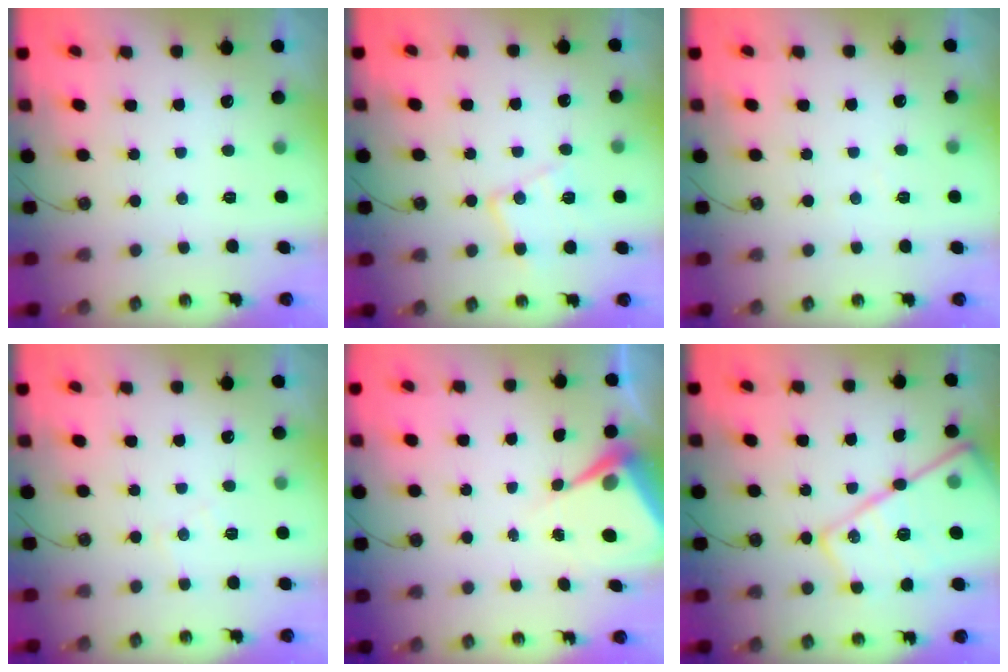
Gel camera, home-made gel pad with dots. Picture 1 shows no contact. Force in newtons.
{"total": 13.0, "press": 13.0, "slide": 1.0}
{"total": 2.9, "press": 2.9, "slide": 0.5}
{"total": 5.9, "press": 5.9, "slide": 0.8}
{"total": 6.6, "press": 6.6, "slide": 0.5}
{"total": 23.2, "press": 23.1, "slide": 2.1}